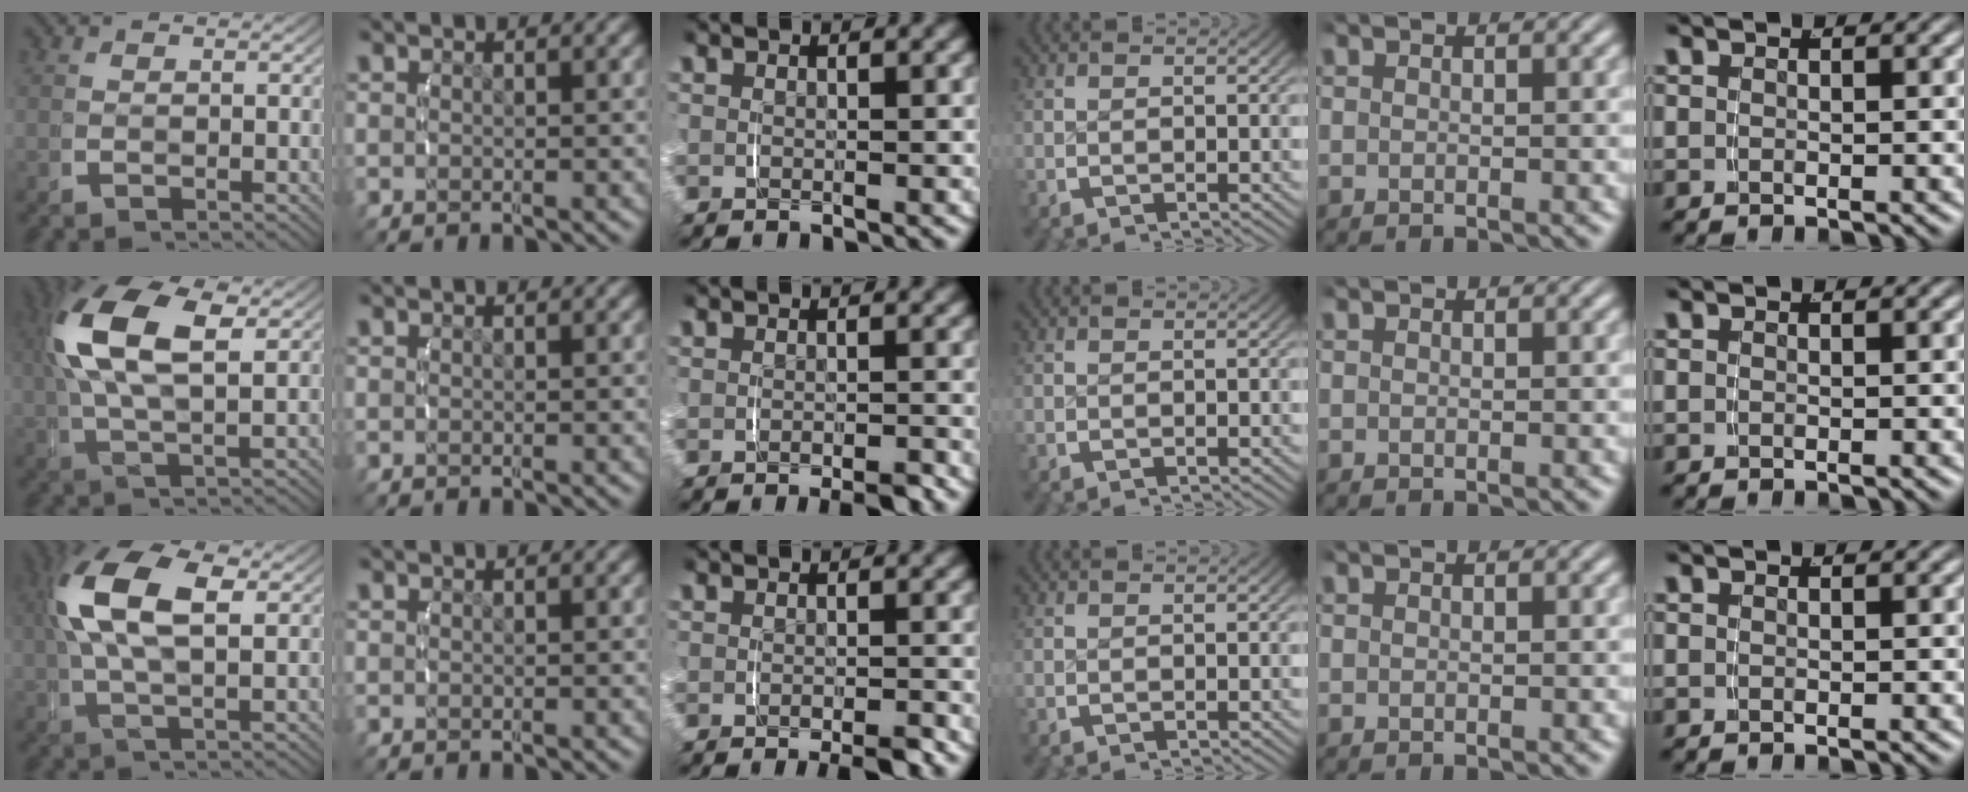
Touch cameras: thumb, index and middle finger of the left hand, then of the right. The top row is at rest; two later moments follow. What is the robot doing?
{"motion": "lift_and_place", "object": "jar lid"}